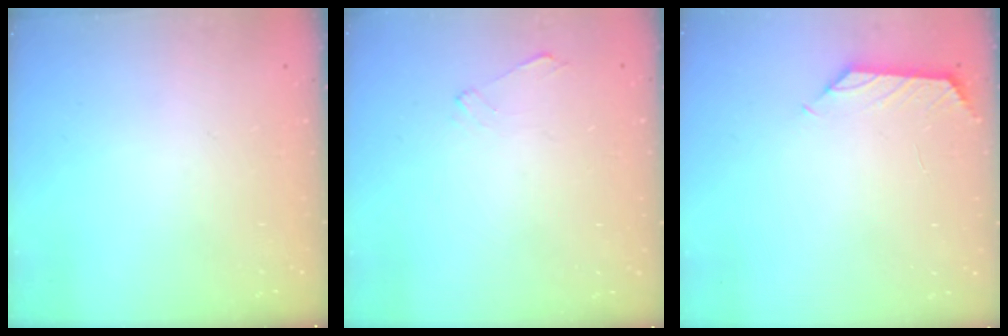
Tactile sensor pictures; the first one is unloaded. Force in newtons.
{"total": 1.0, "press": 1.0, "slide": 0.3}
{"total": 0.5, "press": 0.3, "slide": 0.4}